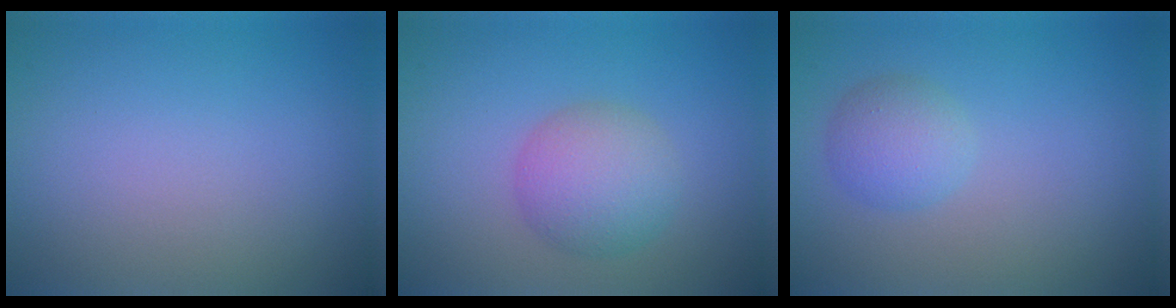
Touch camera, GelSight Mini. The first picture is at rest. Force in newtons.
{"total": 4.3, "press": 4.3, "slide": 0.1}
{"total": 2.5, "press": 2.5, "slide": 0.1}